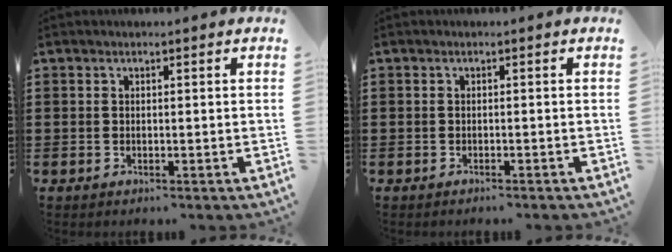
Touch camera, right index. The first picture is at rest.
{"total": 0.5, "force": [-0.5, 0.0, 0.1], "torque": [-0.004, -0.002, -0.010]}